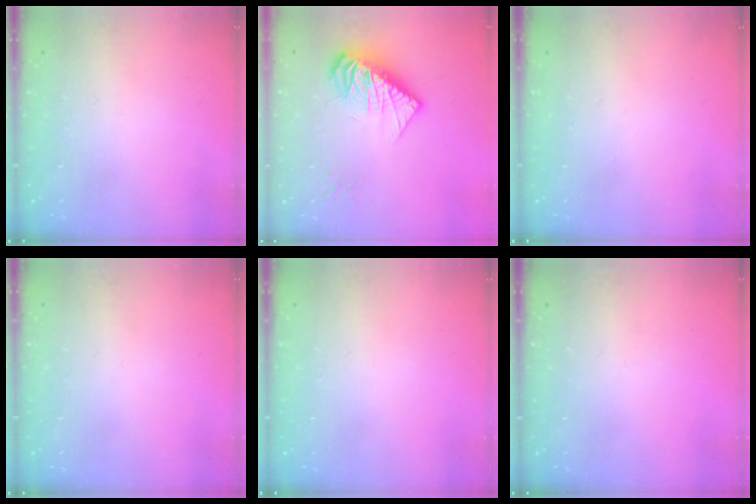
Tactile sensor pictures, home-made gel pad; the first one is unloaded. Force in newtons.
{"total": 13.2, "press": 13.1, "slide": 1.1}
{"total": 0.0}
{"total": 0.0}
{"total": 0.0}
{"total": 0.0}